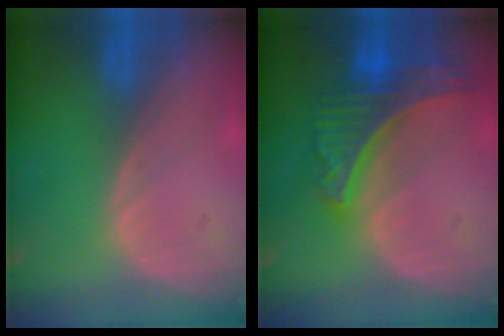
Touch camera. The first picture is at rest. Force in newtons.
{"total": 8.9, "press": 7.6, "slide": 4.5}